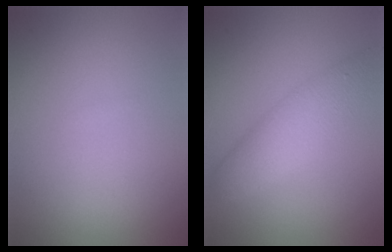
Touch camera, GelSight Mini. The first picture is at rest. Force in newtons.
{"total": 4.5, "press": 4.5, "slide": 0.1}